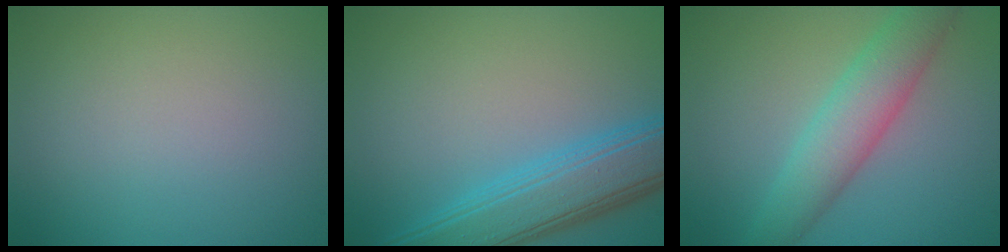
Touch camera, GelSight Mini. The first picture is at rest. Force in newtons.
{"total": 6.7, "press": 6.7, "slide": 0.4}
{"total": 5.1, "press": 5.1, "slide": 0.1}